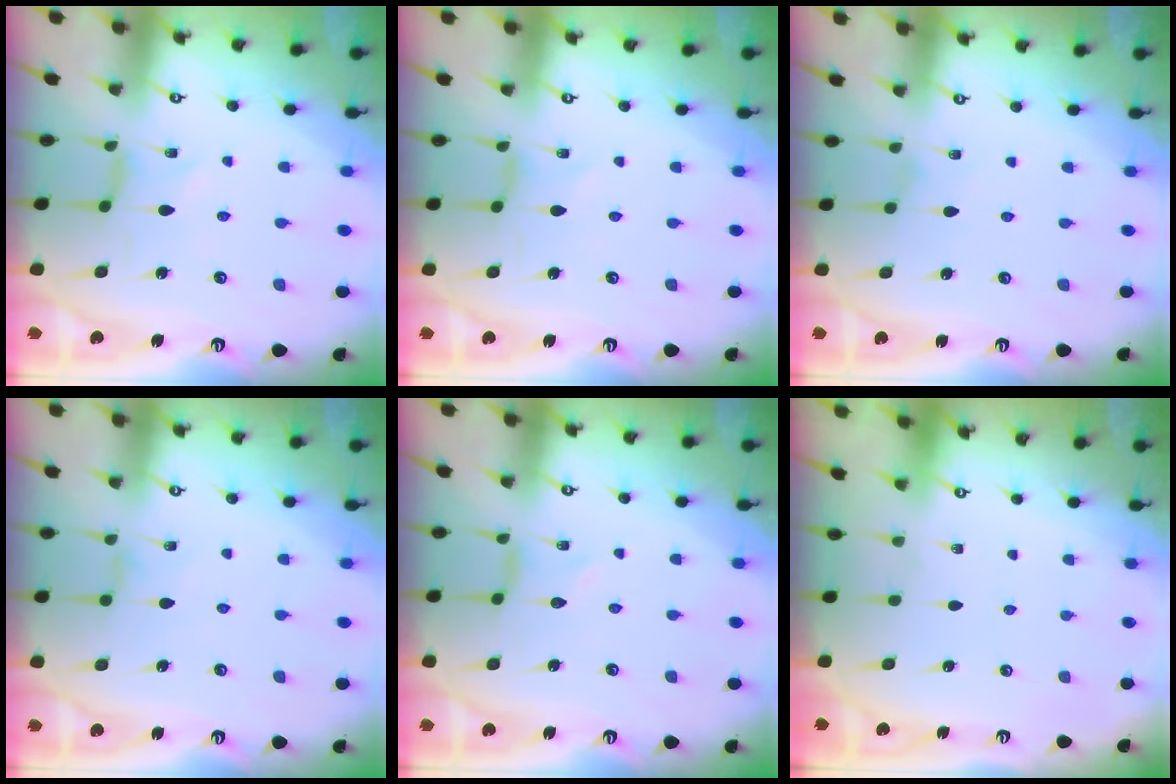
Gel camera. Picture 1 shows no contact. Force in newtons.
{"total": 0.0}
{"total": 0.5, "press": 0.5, "slide": 0.1}
{"total": 0.9, "press": 0.8, "slide": 0.4}
{"total": 0.0}
{"total": 0.0}